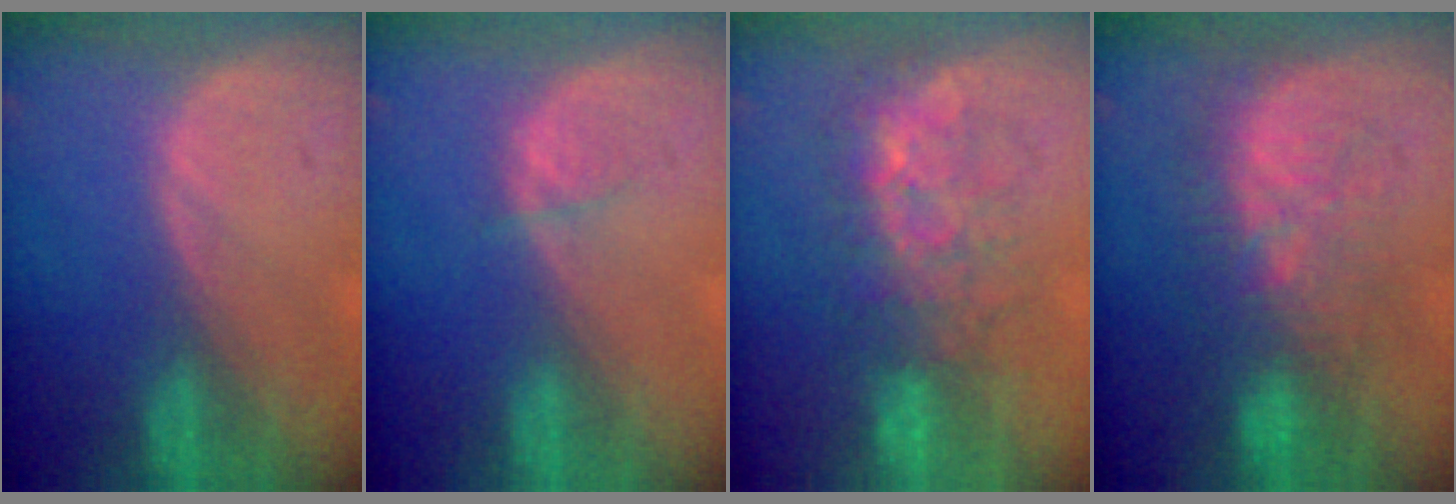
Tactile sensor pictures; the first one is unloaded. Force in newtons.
{"total": 1.6, "press": 1.5, "slide": 0.2}
{"total": 7.7, "press": 7.5, "slide": 1.6}
{"total": 9.6, "press": 9.5, "slide": 1.0}